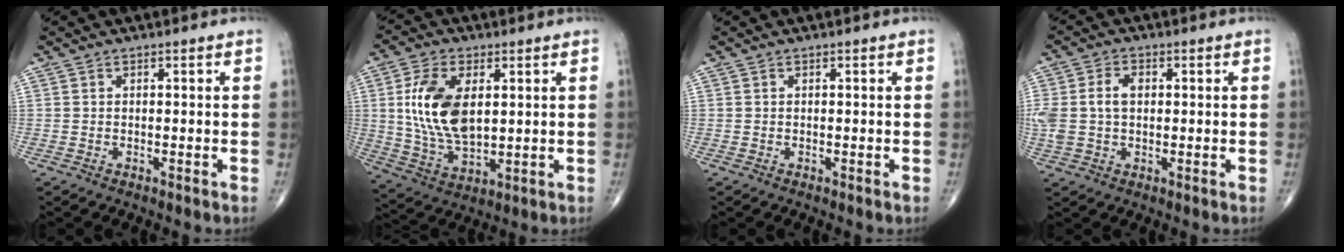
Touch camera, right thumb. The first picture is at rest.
{"total": 14.0, "force": [2.5, 7.7, 11.4], "torque": [-0.213, -0.012, 0.055]}
{"total": 0.0}
{"total": 7.7, "force": [0.7, 5.2, 5.7], "torque": [-0.136, 0.020, 0.018]}